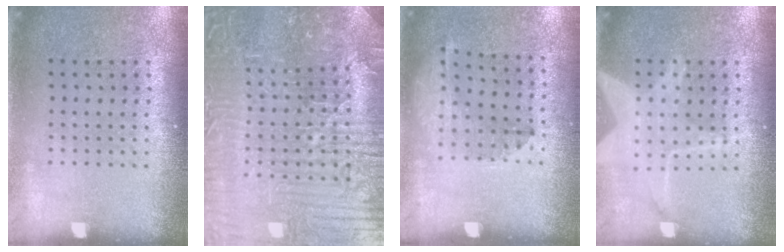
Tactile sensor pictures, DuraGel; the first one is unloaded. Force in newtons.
{"total": 4.9, "press": 4.8, "slide": 1.0}
{"total": 1.3, "press": 0.9, "slide": 1.0}
{"total": 1.6, "press": 1.6, "slide": 0.2}